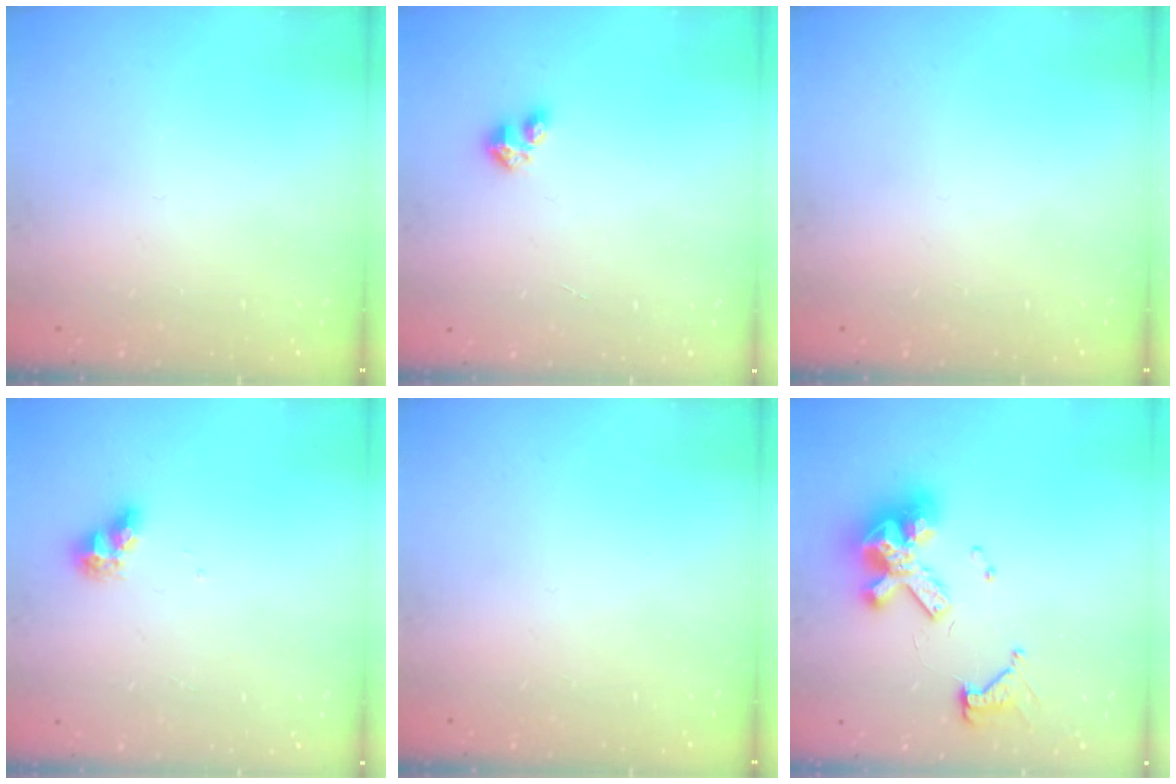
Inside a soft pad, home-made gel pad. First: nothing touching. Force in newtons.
{"total": 2.7, "press": 2.7, "slide": 0.3}
{"total": 0.0}
{"total": 7.8, "press": 7.7, "slide": 0.9}
{"total": 0.0}
{"total": 13.1, "press": 13.0, "slide": 1.6}